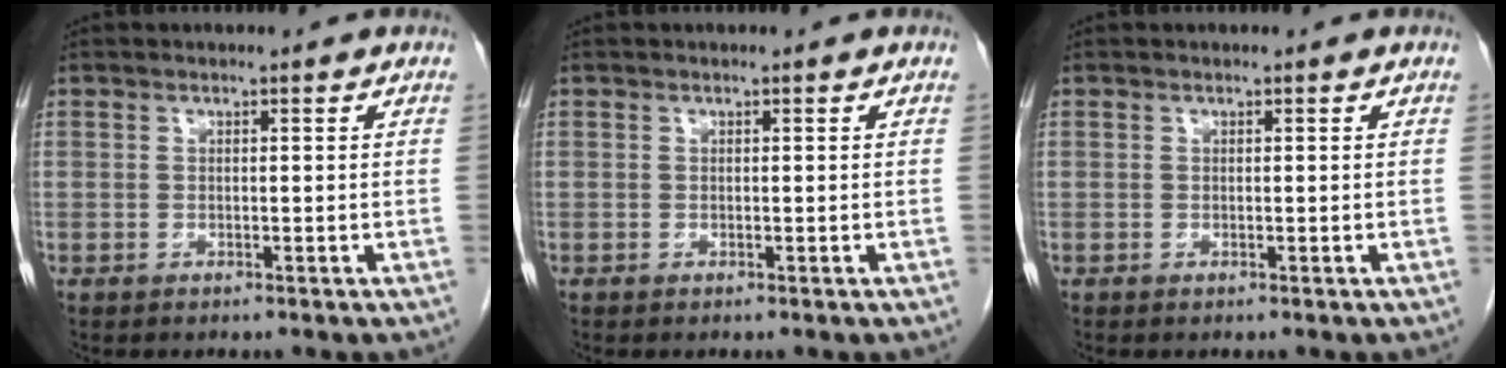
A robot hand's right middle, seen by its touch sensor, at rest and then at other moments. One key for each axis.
{"total": 0.0}
{"total": 0.0}